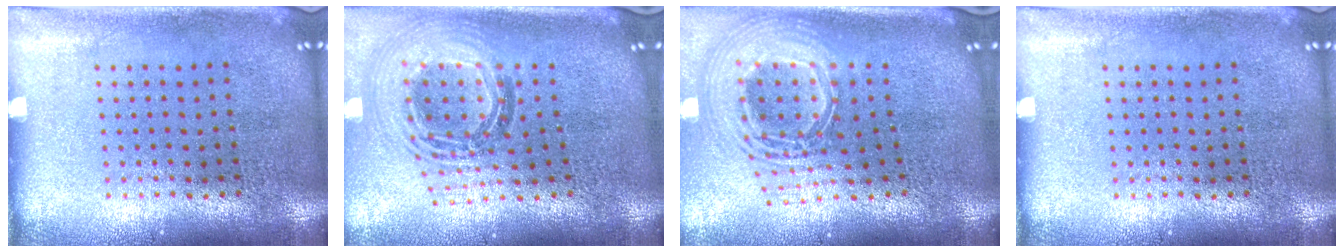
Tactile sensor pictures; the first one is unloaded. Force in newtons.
{"total": 1.6, "press": 1.4, "slide": 0.8}
{"total": 2.8, "press": 1.9, "slide": 2.0}
{"total": 0.0}